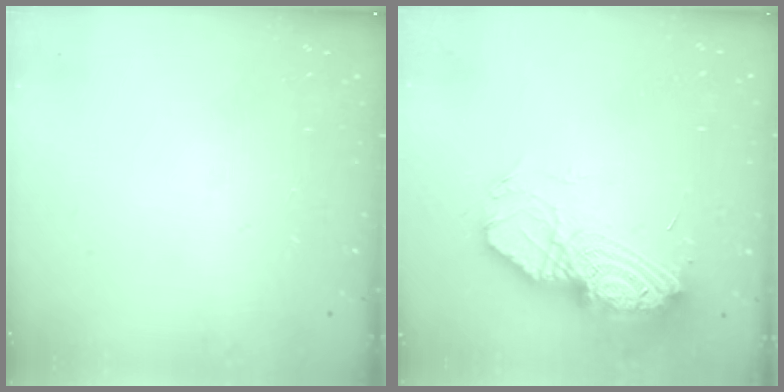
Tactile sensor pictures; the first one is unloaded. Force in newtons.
{"total": 15.0, "press": 15.0, "slide": 1.4}